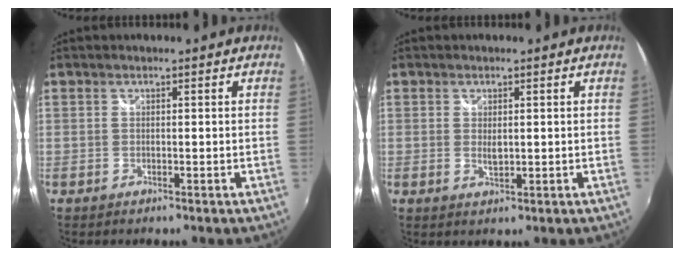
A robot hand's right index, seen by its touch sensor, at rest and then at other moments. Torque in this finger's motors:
{"motor_torque": [-0.24, 0.05, -0.08, 0.00]}